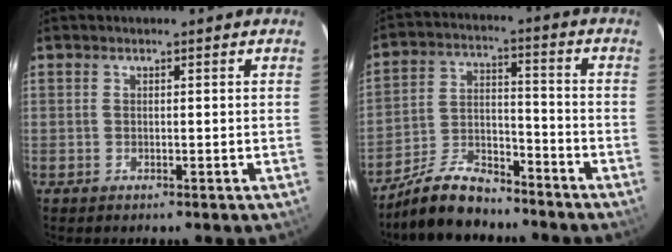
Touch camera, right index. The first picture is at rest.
{"total": 11.4, "force": [-9.9, 3.9, 4.3], "torque": [-0.106, 0.015, -0.177]}